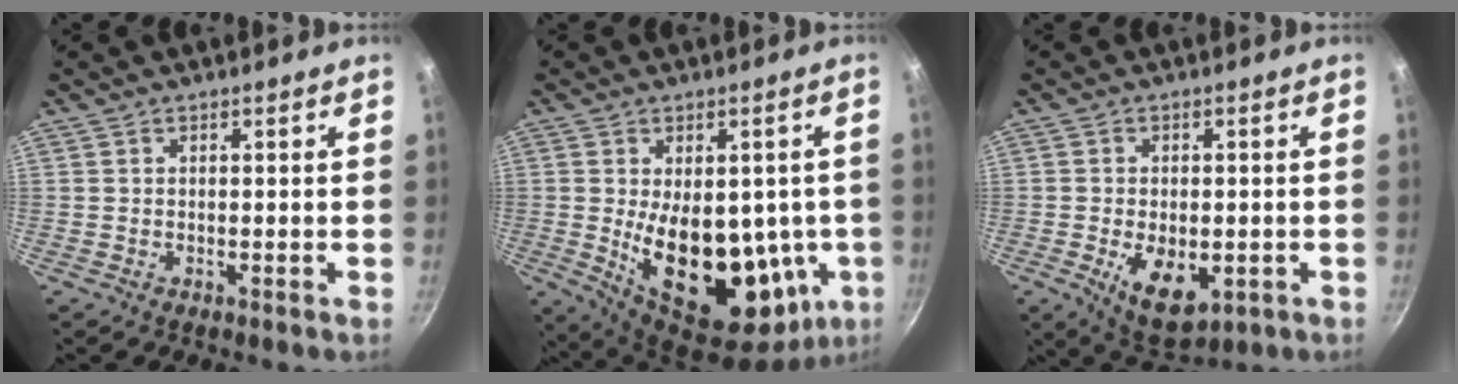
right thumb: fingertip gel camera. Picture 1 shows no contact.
{"total": 22.5, "force": [-2.2, 12.1, 18.8], "torque": [-0.238, -0.025, -0.006]}
{"total": 9.8, "force": [-2.5, 5.6, 7.6], "torque": [-0.101, -0.006, -0.024]}